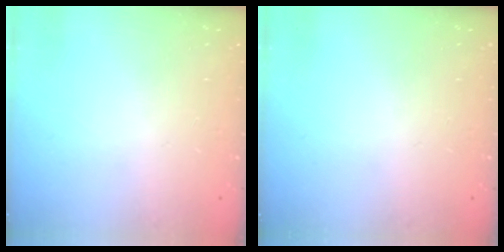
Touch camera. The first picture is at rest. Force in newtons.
{"total": 0.0}